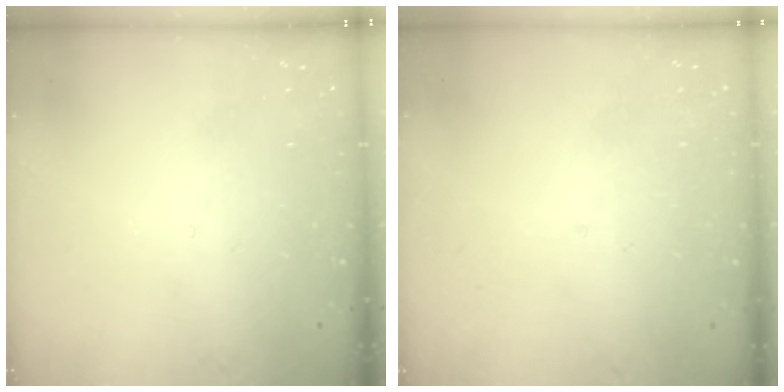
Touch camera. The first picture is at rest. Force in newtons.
{"total": 1.7, "press": 1.6, "slide": 0.1}